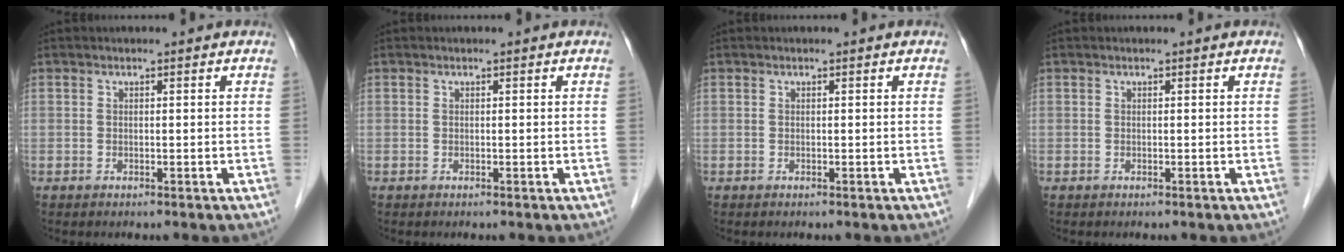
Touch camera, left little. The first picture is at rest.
{"total": 0.0}
{"total": 0.0}
{"total": 0.0}